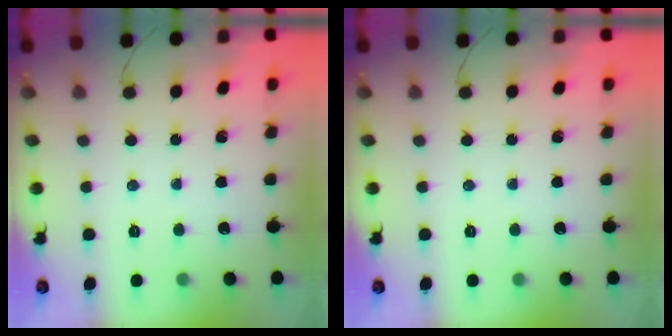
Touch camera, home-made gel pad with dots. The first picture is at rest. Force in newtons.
{"total": 0.0}